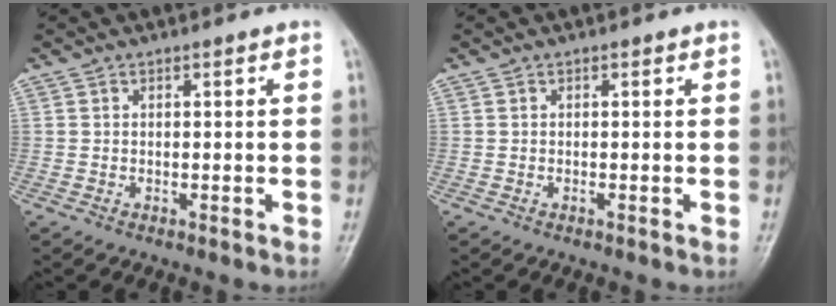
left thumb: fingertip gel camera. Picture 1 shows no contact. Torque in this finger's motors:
{"motor_torque": [-0.01, -0.01, 0.03, 0.01, 0.00]}